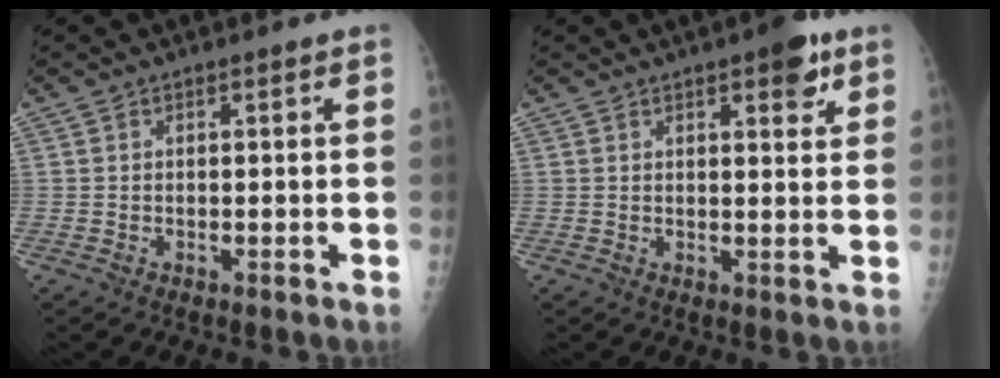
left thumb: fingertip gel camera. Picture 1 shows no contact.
{"total": 6.6, "force": [3.7, 2.2, 5.0], "torque": [-0.050, -0.014, 0.043]}